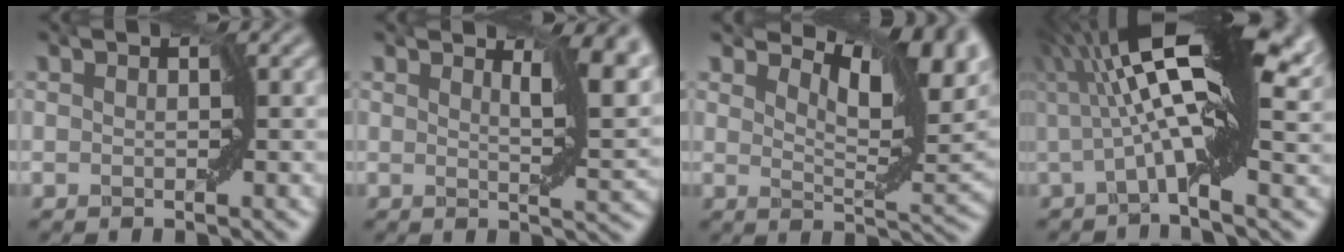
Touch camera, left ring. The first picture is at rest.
{"total": 5.9, "force": [2.3, 1.7, 5.1], "torque": [-0.073, -0.001, 0.031]}
{"total": 8.4, "force": [4.0, 3.2, 6.7], "torque": [-0.114, 0.003, 0.072]}
{"total": 13.7, "force": [4.0, 3.2, 12.7], "torque": [-0.225, 0.013, 0.065]}